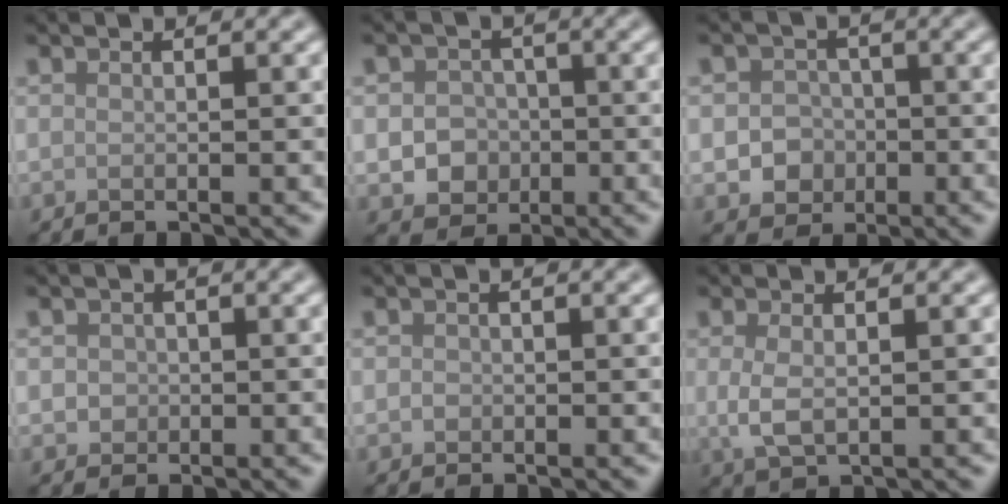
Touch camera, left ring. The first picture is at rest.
{"total": 3.5, "force": [-0.8, 3.1, 1.4], "torque": [-0.003, 0.001, -0.024]}
{"total": 3.2, "force": [-0.8, 2.9, 1.2], "torque": [0.001, -0.001, -0.024]}
{"total": 1.3, "force": [0.0, 1.2, 0.4], "torque": [0.002, -0.005, 0.000]}
{"total": 0.7, "force": [-0.1, 0.7, 0.2], "torque": [0.001, -0.004, -0.004]}
{"total": 2.5, "force": [0.1, 1.2, 2.2], "torque": [-0.052, -0.004, 0.004]}